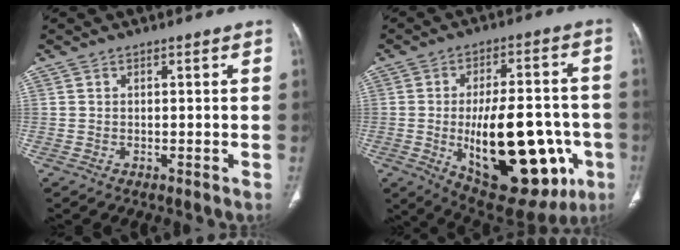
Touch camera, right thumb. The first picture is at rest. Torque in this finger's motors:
{"motor_torque": [2.56, 2.45, 2.26, -0.51, 0.56]}